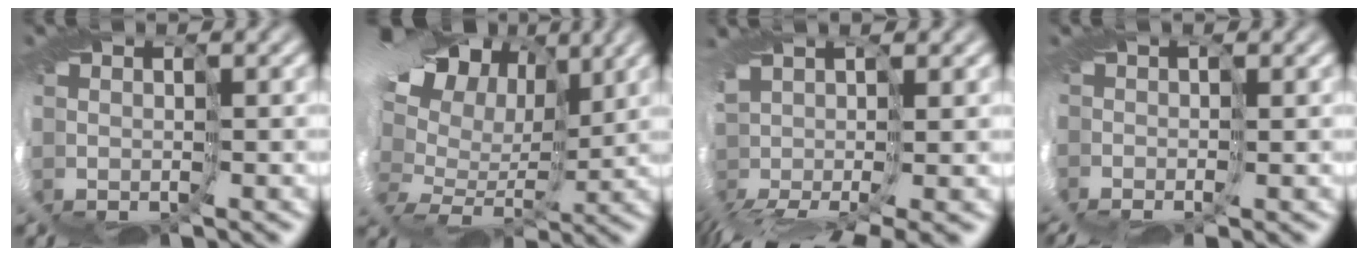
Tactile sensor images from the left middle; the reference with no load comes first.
{"total": 15.5, "force": [6.9, 10.0, 9.7], "torque": [-0.211, 0.059, 0.100]}
{"total": 10.4, "force": [-3.1, 4.0, 9.1], "torque": [-0.168, -0.039, -0.028]}
{"total": 3.0, "force": [-1.1, 0.5, 2.7], "torque": [-0.048, -0.001, -0.022]}